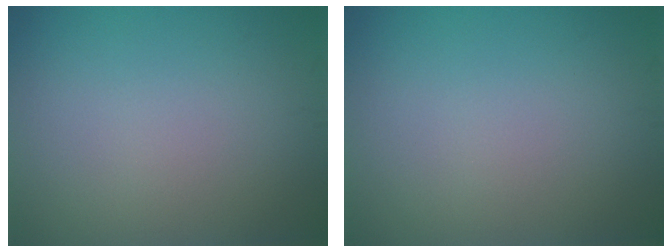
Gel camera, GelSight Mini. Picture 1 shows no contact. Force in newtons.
{"total": 0.0}